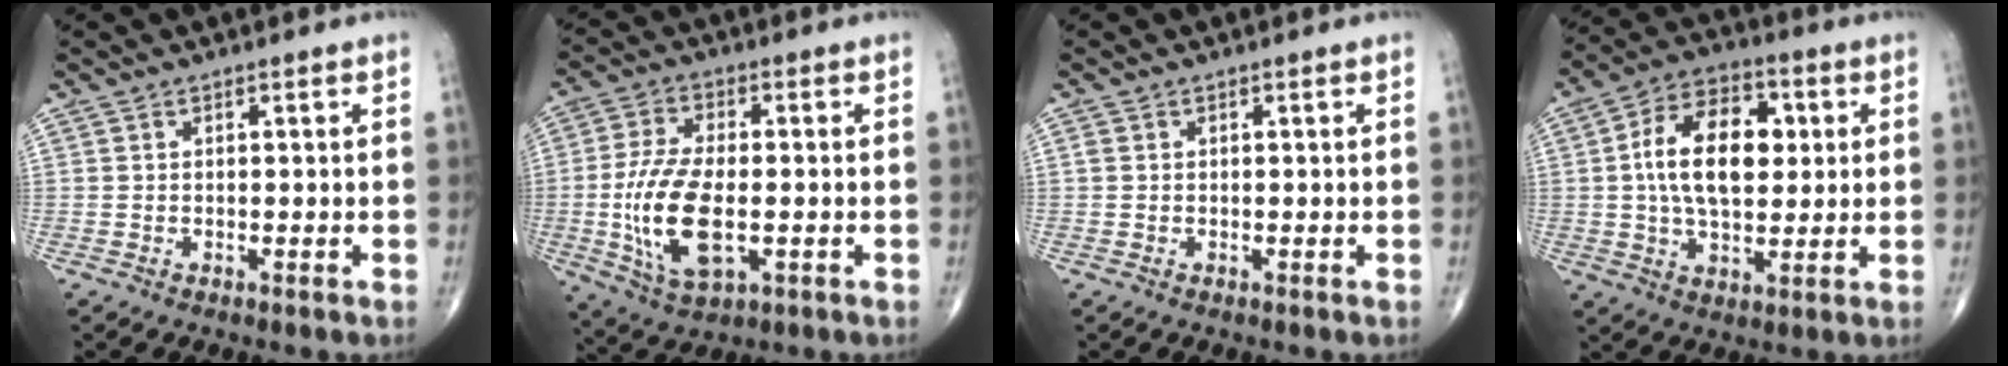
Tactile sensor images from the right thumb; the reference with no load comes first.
{"total": 14.3, "force": [-2.3, 6.8, 12.4], "torque": [-0.250, -0.002, -0.037]}
{"total": 0.5, "force": [0.1, 0.4, 0.3], "torque": [-0.004, 0.003, 0.000]}
{"total": 15.3, "force": [2.0, 9.0, 12.2], "torque": [-0.186, 0.011, 0.027]}